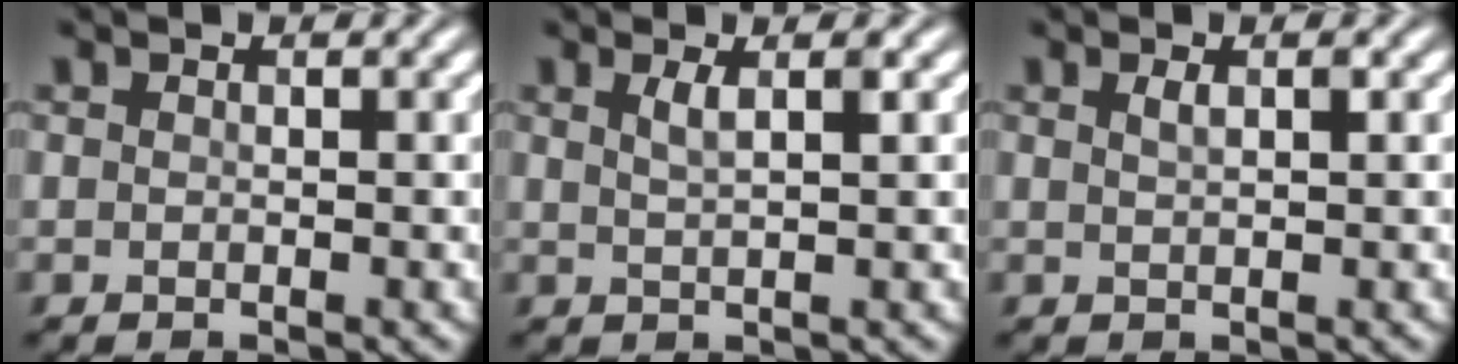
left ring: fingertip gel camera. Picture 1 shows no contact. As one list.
[{"total": 2.0, "force": [0.8, 0.6, 1.7], "torque": [-0.025, 0.003, 0.009]}, {"total": 1.1, "force": [0.5, 0.2, 0.9], "torque": [-0.018, 0.002, 0.007]}]